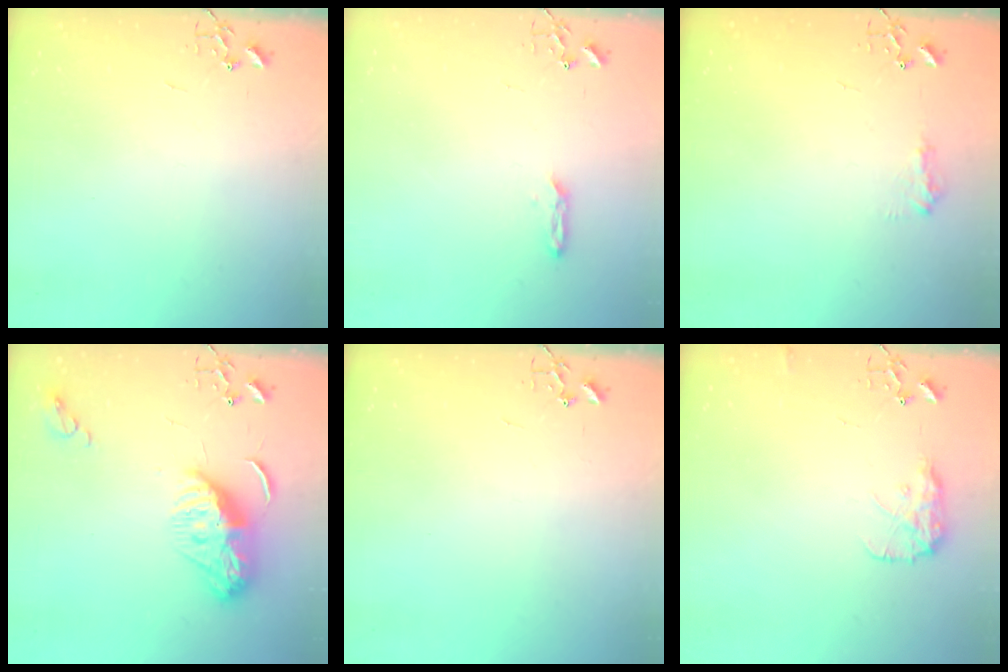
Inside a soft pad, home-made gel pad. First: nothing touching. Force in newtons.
{"total": 4.1, "press": 4.0, "slide": 0.6}
{"total": 7.9, "press": 7.9, "slide": 0.6}
{"total": 10.0, "press": 10.0, "slide": 0.9}
{"total": 0.0}
{"total": 9.8, "press": 9.8, "slide": 0.2}